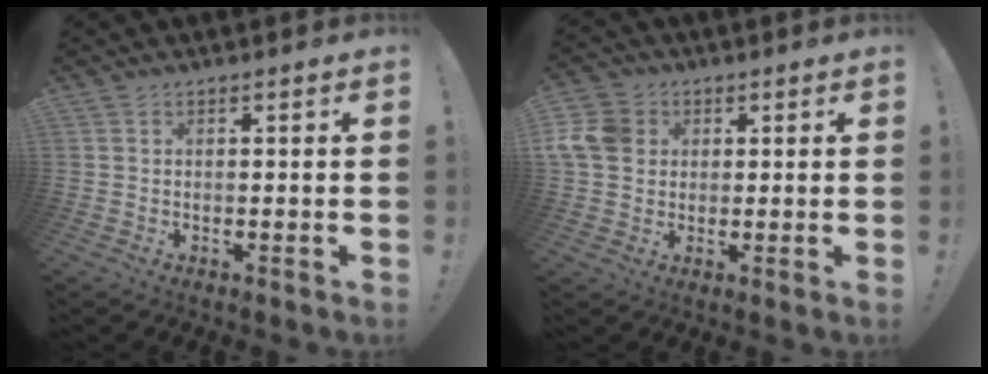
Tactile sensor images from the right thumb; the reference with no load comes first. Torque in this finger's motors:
{"motor_torque": [0.13, 0.13, -0.02, 0.08, 0.21]}